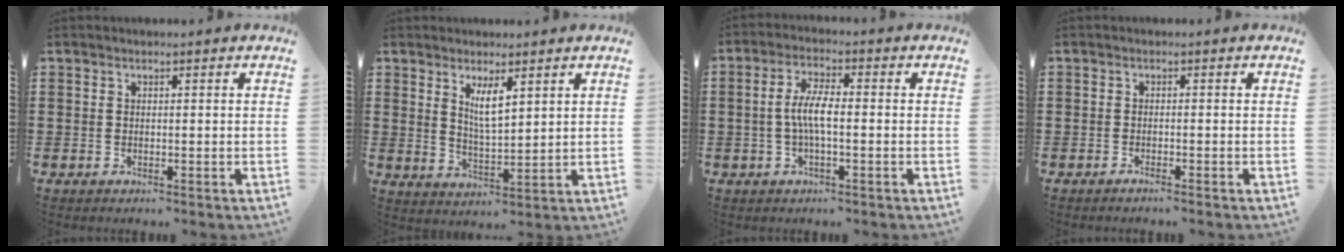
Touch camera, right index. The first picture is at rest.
{"total": 4.6, "force": [2.2, 1.3, 3.8], "torque": [-0.071, -0.001, 0.038]}
{"total": 5.1, "force": [-0.7, 1.4, 4.9], "torque": [-0.108, -0.001, -0.021]}
{"total": 0.8, "force": [-0.8, -0.2, 0.3], "torque": [-0.005, -0.002, -0.016]}